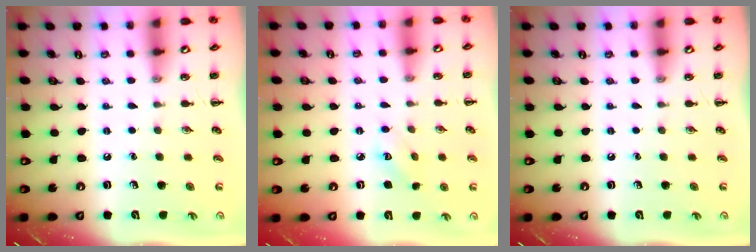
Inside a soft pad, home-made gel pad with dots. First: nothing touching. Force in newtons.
{"total": 3.2, "press": 3.1, "slide": 0.9}
{"total": 0.0}